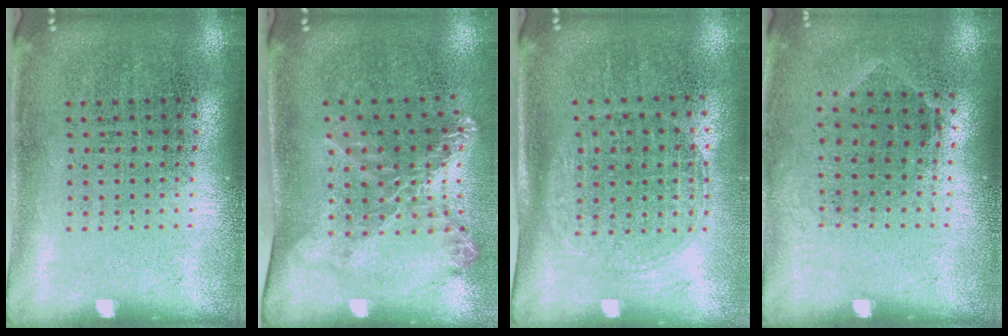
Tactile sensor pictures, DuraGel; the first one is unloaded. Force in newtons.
{"total": 1.7, "press": 1.3, "slide": 1.1}
{"total": 1.5, "press": 1.3, "slide": 0.7}
{"total": 0.8, "press": 0.6, "slide": 0.5}